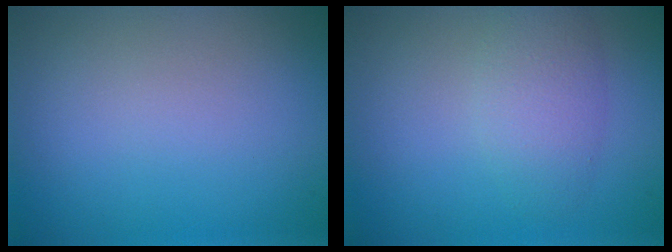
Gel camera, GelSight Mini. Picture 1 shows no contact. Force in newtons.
{"total": 2.9, "press": 2.9, "slide": 0.2}